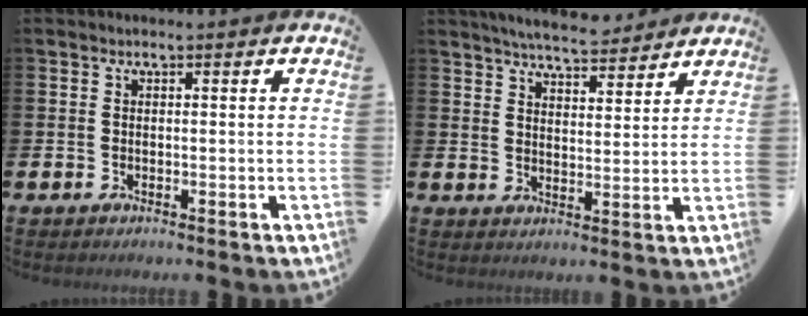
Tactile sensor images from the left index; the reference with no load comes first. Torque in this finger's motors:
{"motor_torque": [1.09, -1.05, 0.59, 0.15]}